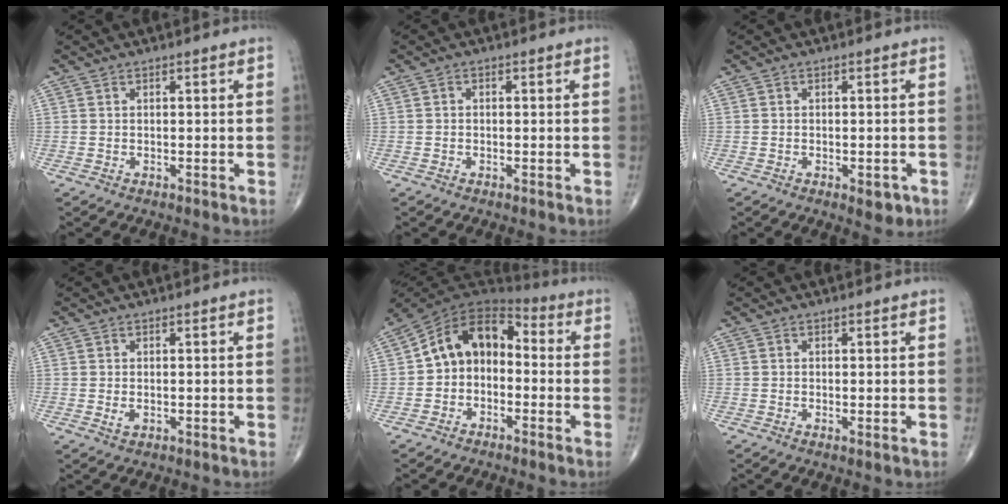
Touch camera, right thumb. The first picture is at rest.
{"total": 0.7, "force": [-0.1, 0.5, 0.4], "torque": [-0.001, 0.002, -0.006]}
{"total": 3.3, "force": [-1.4, 1.7, 2.5], "torque": [-0.019, 0.001, -0.012]}
{"total": 1.4, "force": [-0.2, 0.9, 1.1], "torque": [-0.018, -0.001, 0.000]}
{"total": 11.9, "force": [-0.9, 8.8, 7.9], "torque": [-0.103, 0.053, -0.035]}
{"total": 0.6, "force": [-0.1, 0.1, 0.6], "torque": [-0.012, -0.003, -0.002]}